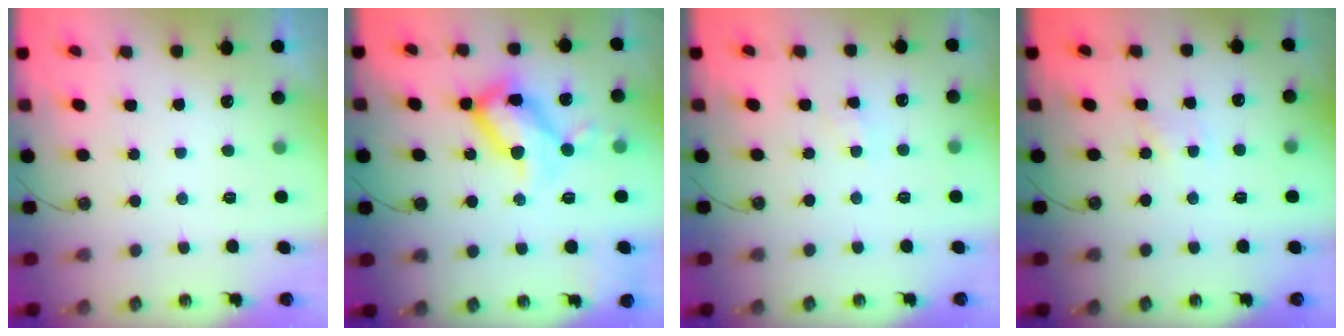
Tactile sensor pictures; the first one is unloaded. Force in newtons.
{"total": 22.8, "press": 22.6, "slide": 2.5}
{"total": 1.9, "press": 1.9, "slide": 0.3}
{"total": 3.9, "press": 3.8, "slide": 0.5}